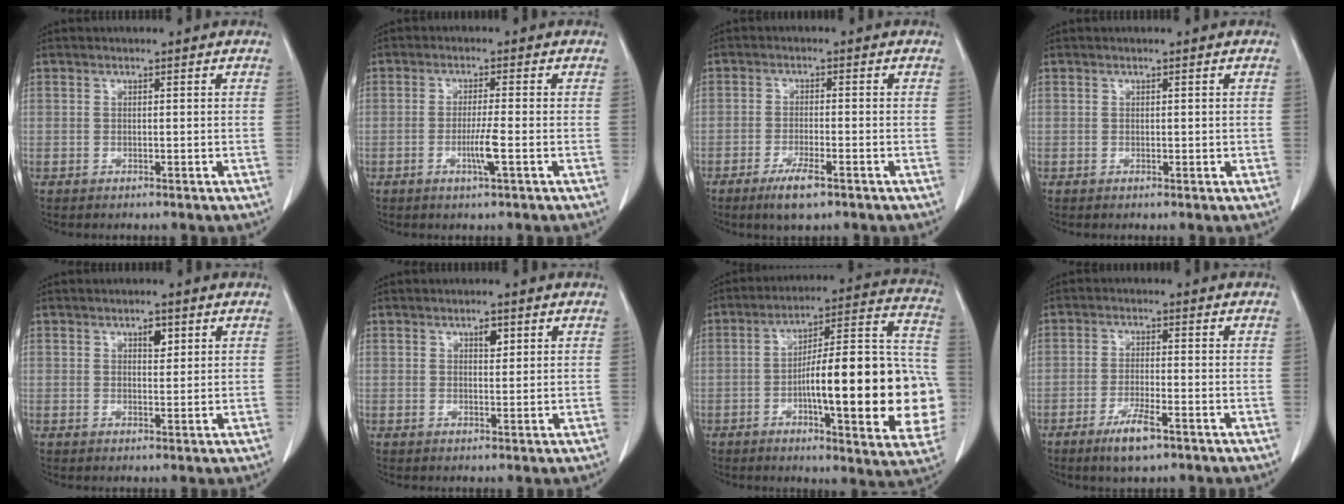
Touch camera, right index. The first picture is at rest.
{"total": 3.7, "force": [-1.2, -0.4, 3.4], "torque": [-0.067, -0.008, -0.023]}
{"total": 4.5, "force": [-2.8, 0.8, 3.5], "torque": [-0.070, -0.007, -0.046]}
{"total": 0.7, "force": [0.1, 0.4, 0.6], "torque": [-0.008, -0.002, 0.003]}
{"total": 2.1, "force": [1.1, 1.0, 1.5], "torque": [-0.022, -0.003, 0.017]}
{"total": 1.8, "force": [0.9, 0.9, 1.3], "torque": [-0.018, -0.003, 0.014]}
{"total": 24.7, "force": [-4.5, 4.8, 23.8], "torque": [-0.269, 0.027, -0.056]}
{"total": 5.2, "force": [-3.2, 0.9, 4.0], "torque": [-0.081, -0.007, -0.053]}